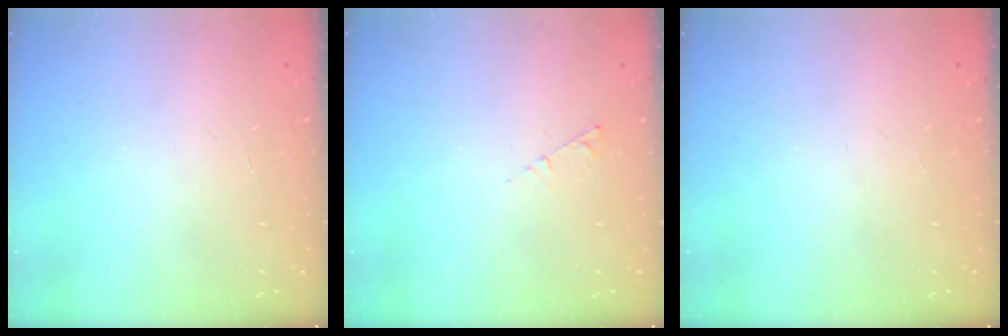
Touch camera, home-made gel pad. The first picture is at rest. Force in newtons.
{"total": 2.9, "press": 2.9, "slide": 0.4}
{"total": 0.0}